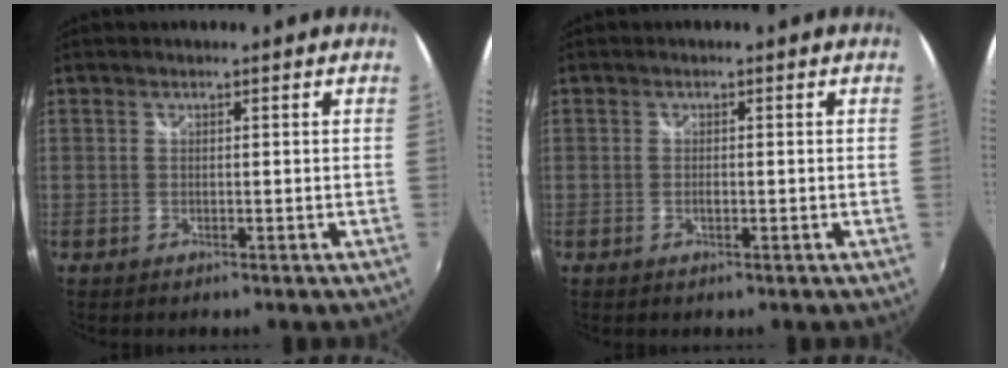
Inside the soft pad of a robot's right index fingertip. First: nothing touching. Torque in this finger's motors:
{"motor_torque": [-0.05, -0.01, 0.00, 0.01]}